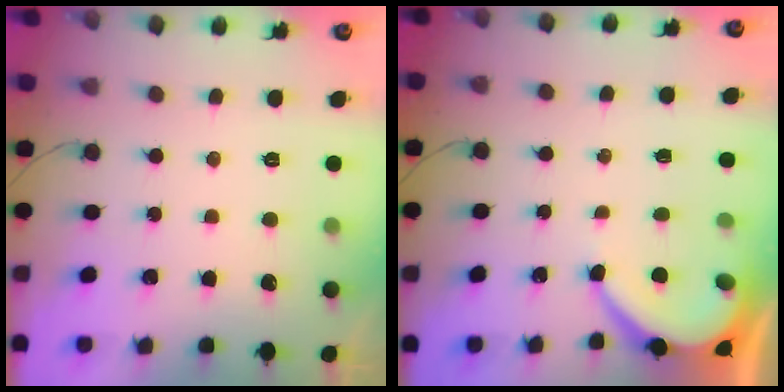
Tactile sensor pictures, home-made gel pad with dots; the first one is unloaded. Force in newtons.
{"total": 5.8, "press": 5.8, "slide": 0.6}